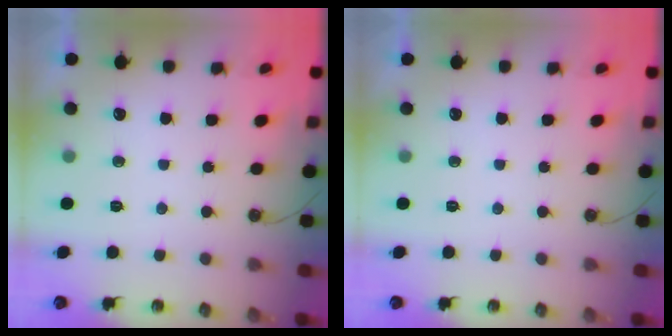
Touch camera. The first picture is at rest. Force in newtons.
{"total": 0.0}